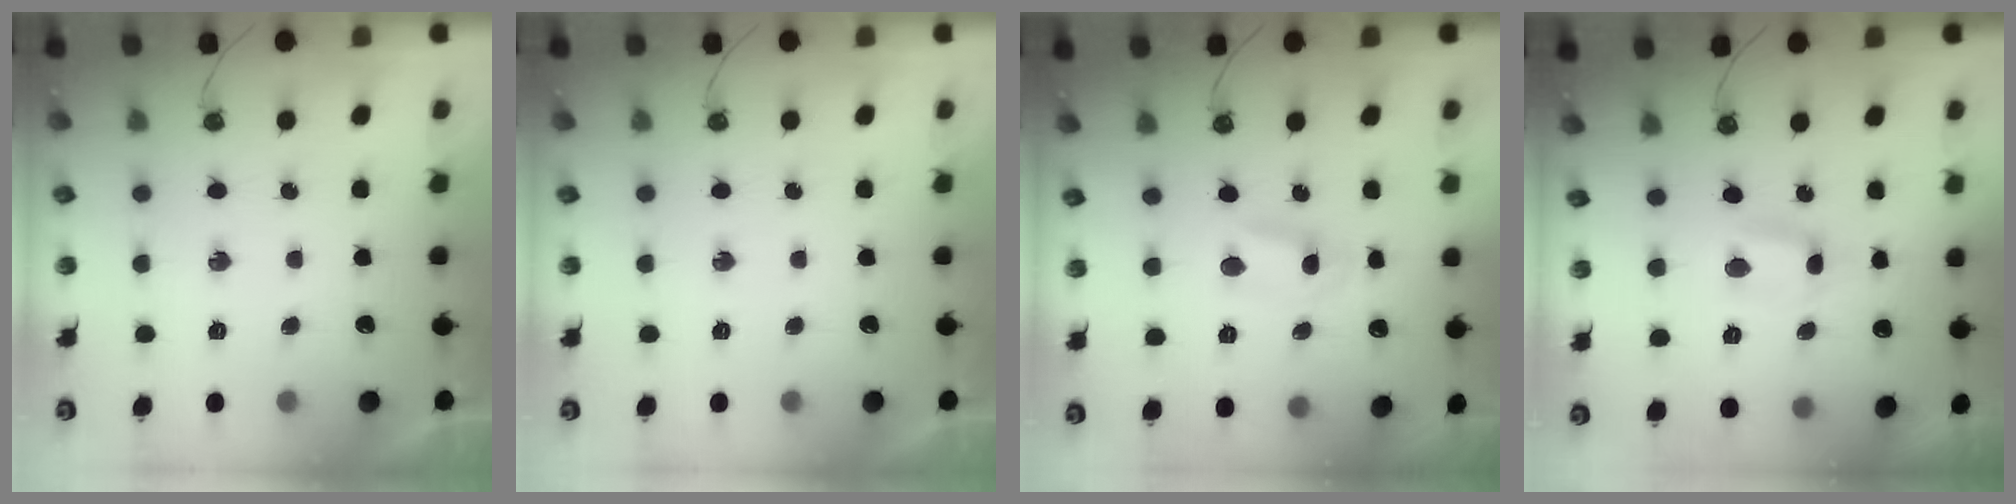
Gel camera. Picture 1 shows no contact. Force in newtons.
{"total": 0.0}
{"total": 1.4, "press": 1.4, "slide": 0.2}
{"total": 0.6, "press": 0.3, "slide": 0.5}